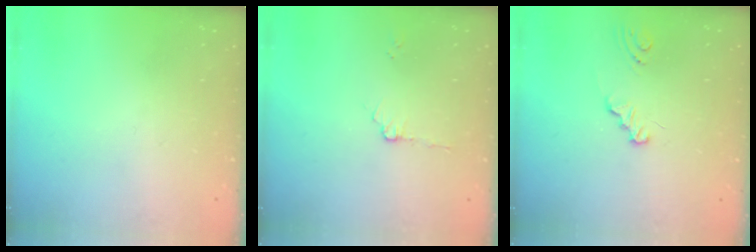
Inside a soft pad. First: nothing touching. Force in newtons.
{"total": 3.6, "press": 3.5, "slide": 0.4}
{"total": 1.3, "press": 1.3, "slide": 0.1}